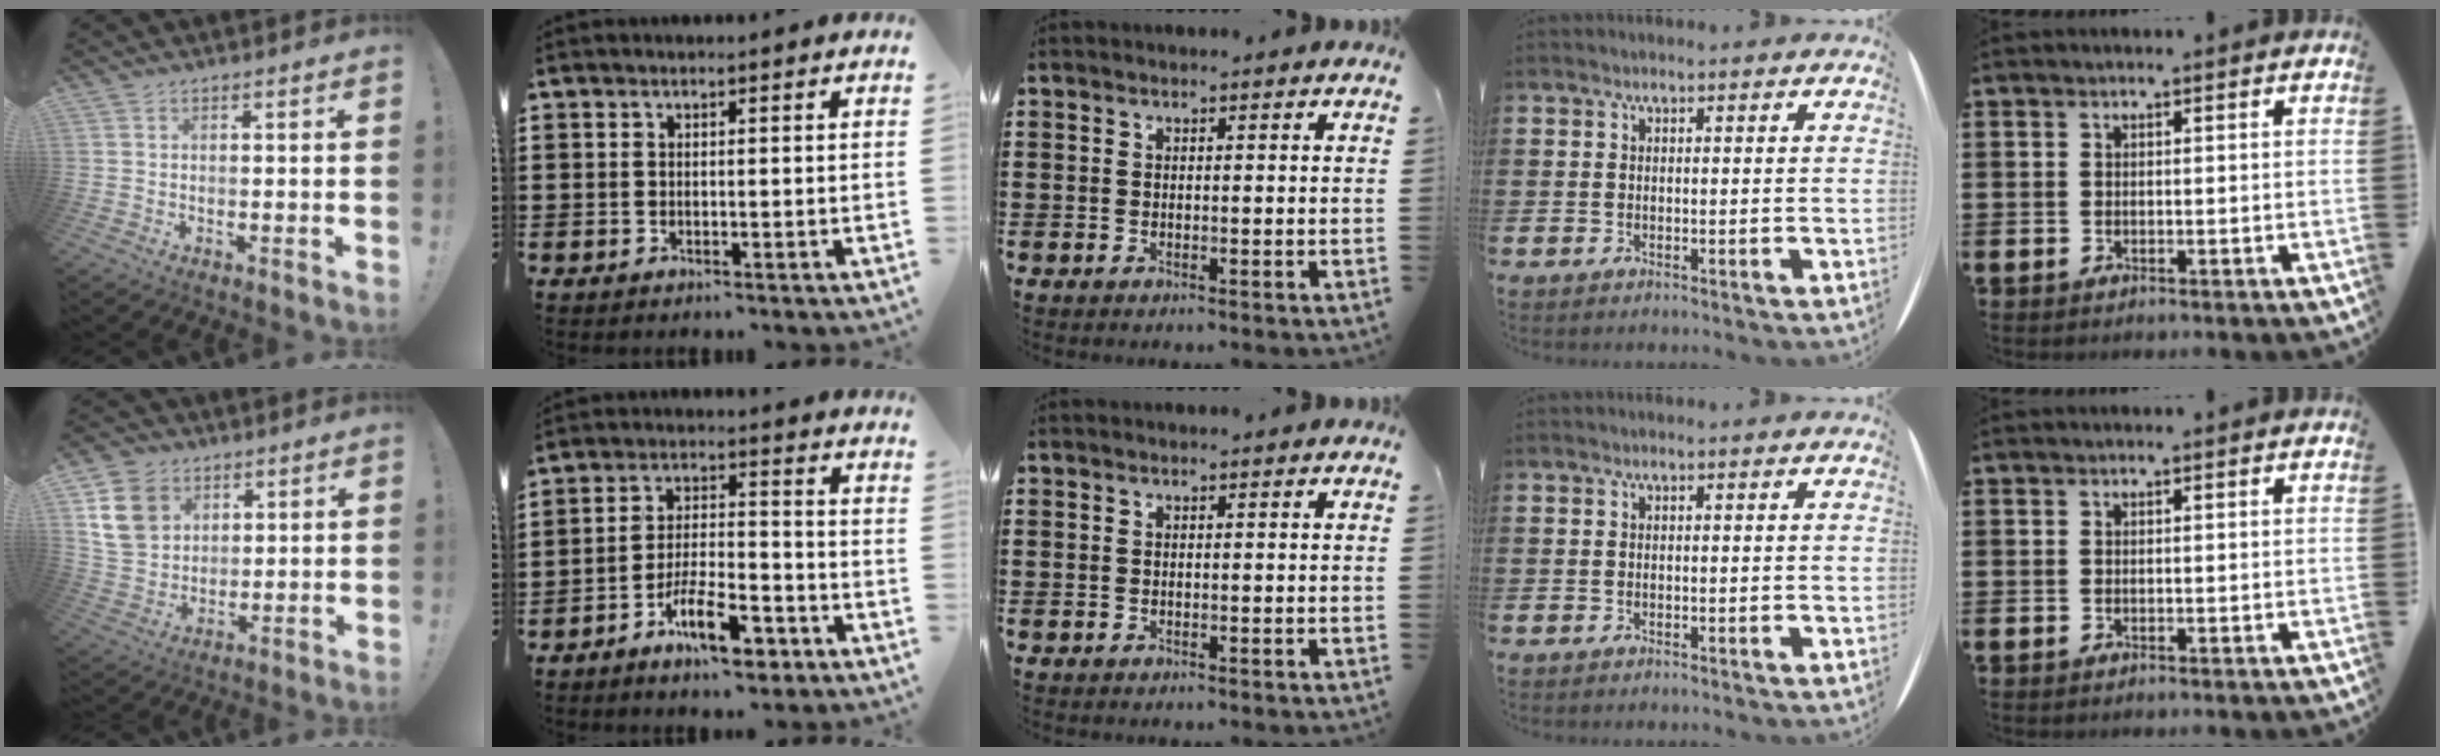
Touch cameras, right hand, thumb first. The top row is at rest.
{"thumb": {"total": 12.3, "force": [5.5, 9.7, 5.3], "torque": [-0.088, -0.019, 0.112]}, "index": {"total": 9.5, "force": [-5.9, 3.0, 6.7], "torque": [-0.124, 0.014, -0.107]}}